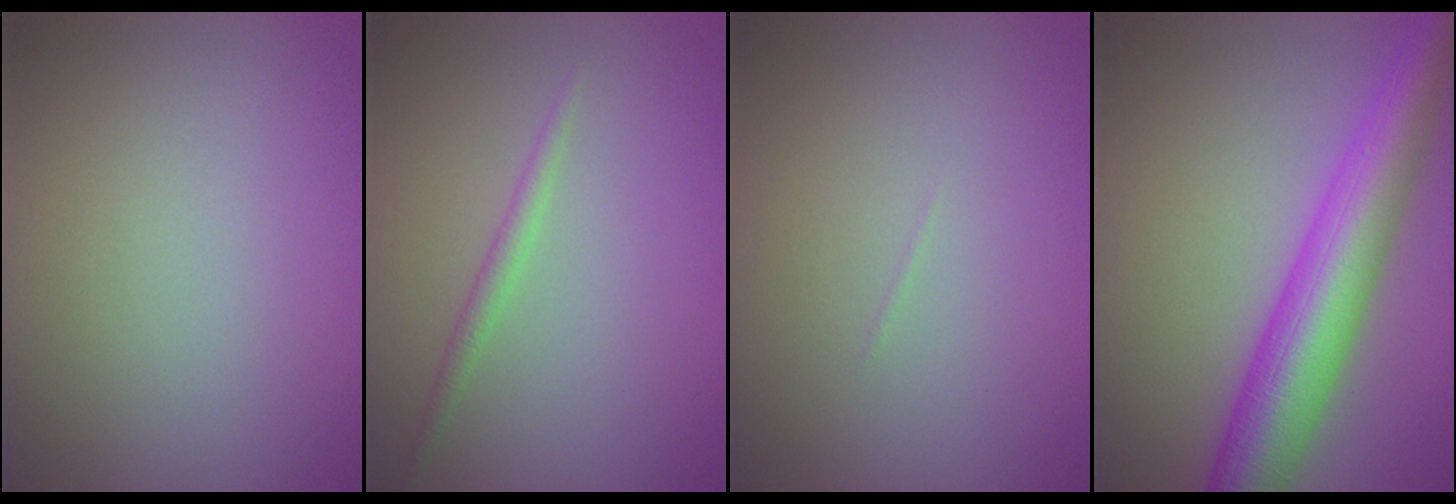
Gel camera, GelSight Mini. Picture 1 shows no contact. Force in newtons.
{"total": 1.2, "press": 1.2, "slide": 0.1}
{"total": 0.0}
{"total": 8.1, "press": 8.1, "slide": 0.1}